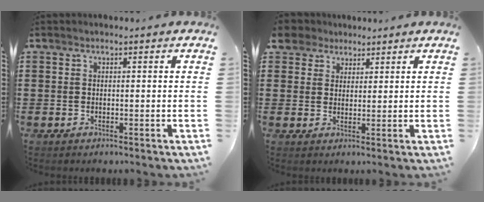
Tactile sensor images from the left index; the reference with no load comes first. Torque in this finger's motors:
{"motor_torque": [0.69, -0.34, 0.04, 0.01]}